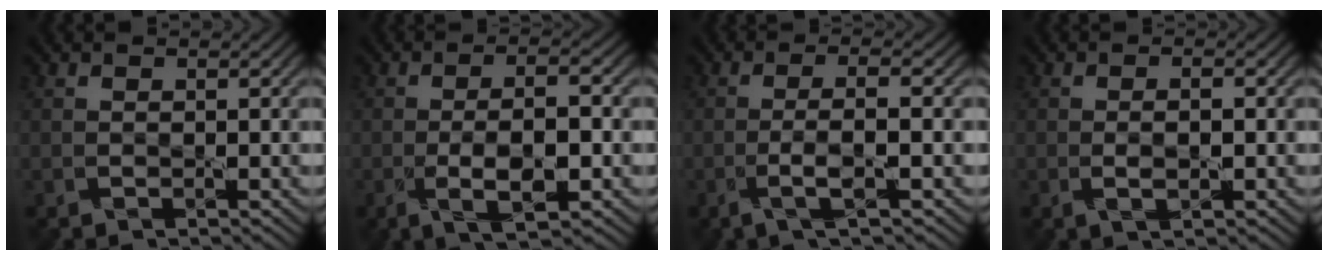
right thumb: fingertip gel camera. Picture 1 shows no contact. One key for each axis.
{"total": 6.6, "fx": -1.9, "fy": 2.1, "fz": 6.0, "tx": -0.112, "ty": -0.001, "tz": -0.034}
{"total": 4.1, "fx": -1.3, "fy": 0.5, "fz": 3.8, "tx": -0.071, "ty": 0.013, "tz": -0.038}
{"total": 2.1, "fx": -0.3, "fy": 0.6, "fz": 1.9, "tx": -0.040, "ty": -0.001, "tz": -0.006}